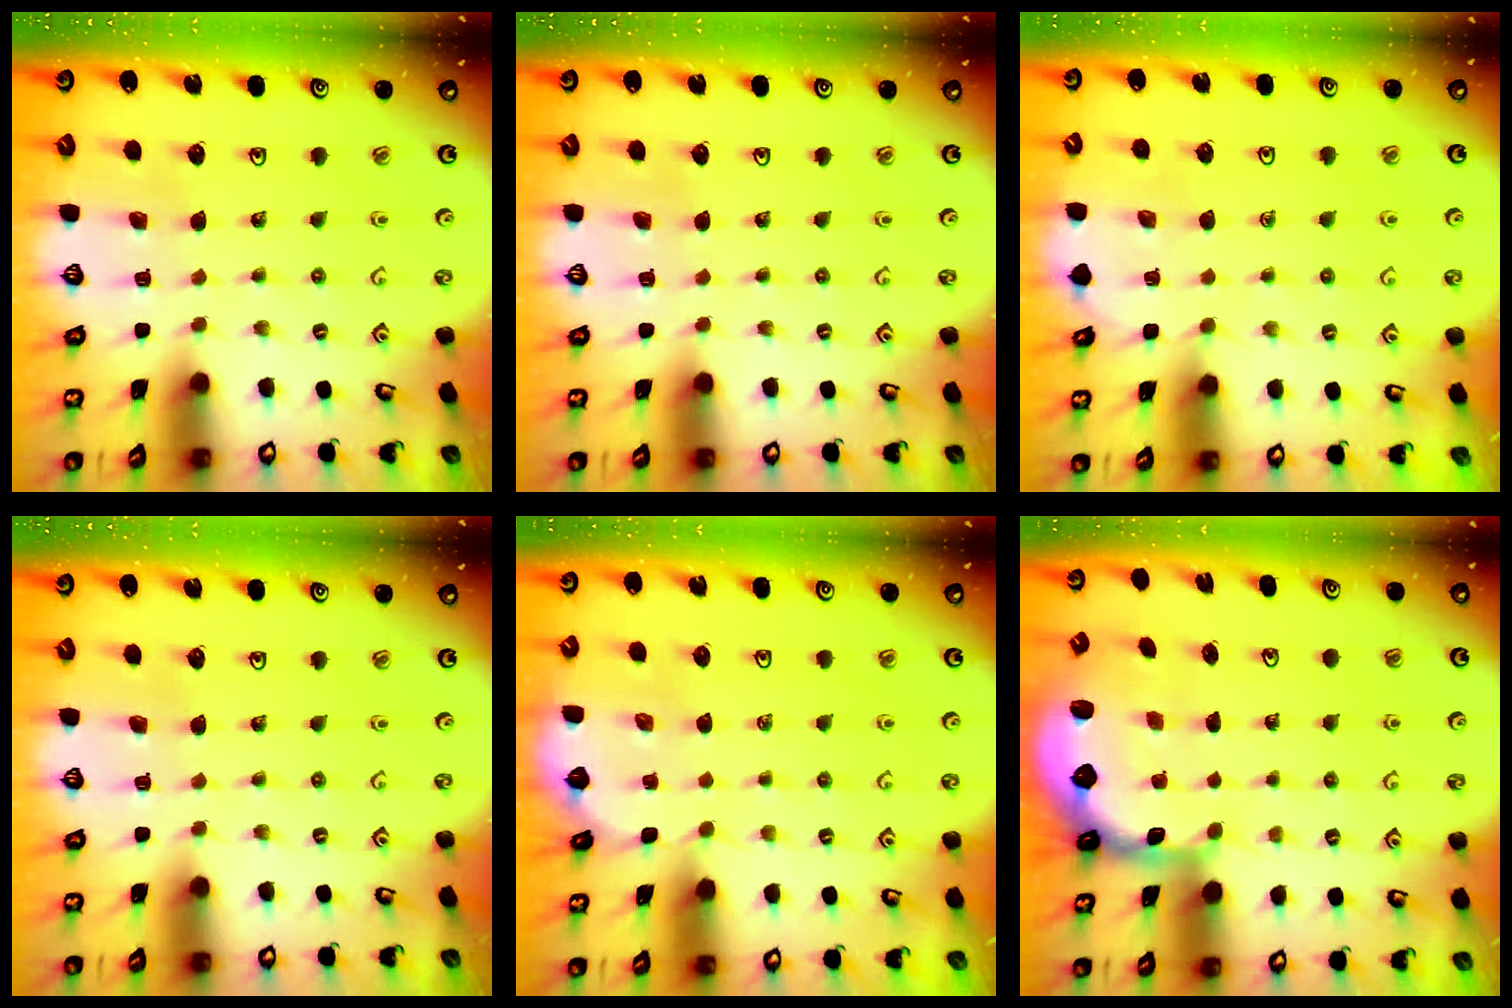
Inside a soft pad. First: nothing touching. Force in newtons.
{"total": 0.0}
{"total": 3.8, "press": 3.7, "slide": 0.5}
{"total": 0.0}
{"total": 2.1, "press": 2.1, "slide": 0.2}
{"total": 2.6, "press": 2.1, "slide": 1.7}